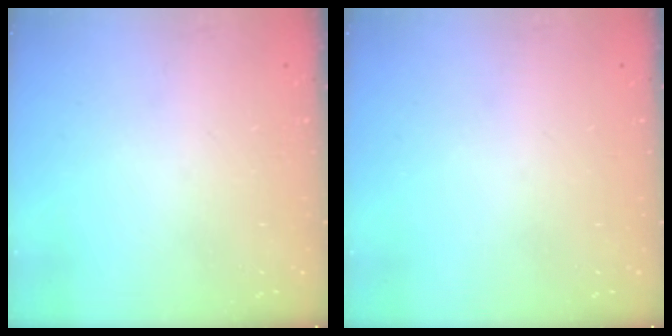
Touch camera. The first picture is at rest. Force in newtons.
{"total": 0.0}